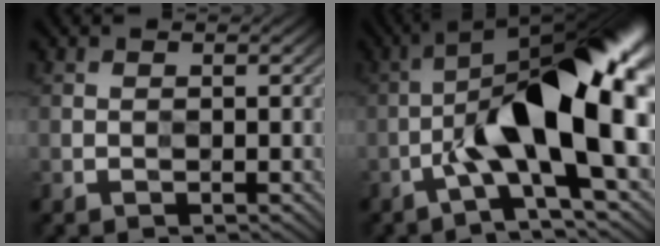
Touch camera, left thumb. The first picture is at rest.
{"total": 15.7, "force": [-2.4, 4.4, 14.9], "torque": [-0.243, 0.027, -0.042]}